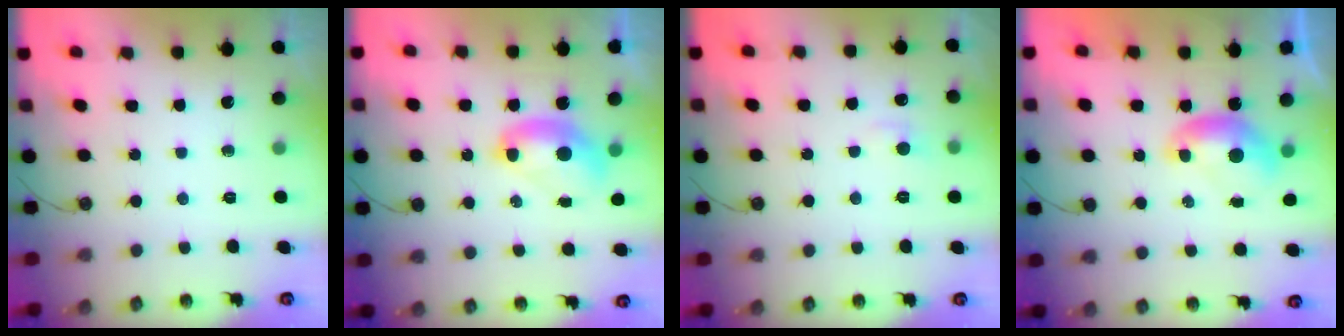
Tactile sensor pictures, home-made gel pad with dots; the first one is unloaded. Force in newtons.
{"total": 2.7, "press": 2.7, "slide": 0.1}
{"total": 0.7, "press": 0.3, "slide": 0.7}
{"total": 0.0}